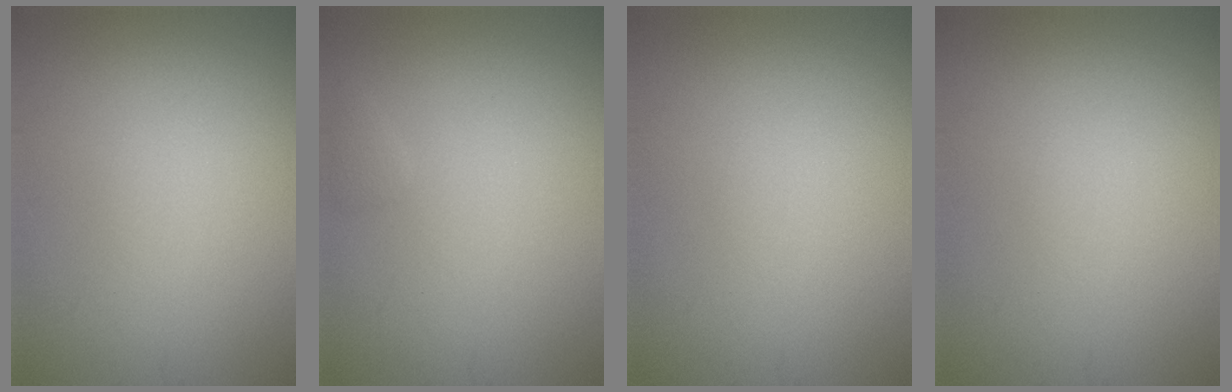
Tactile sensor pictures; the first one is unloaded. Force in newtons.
{"total": 0.6, "press": 0.6, "slide": 0.0}
{"total": 0.0}
{"total": 0.0}